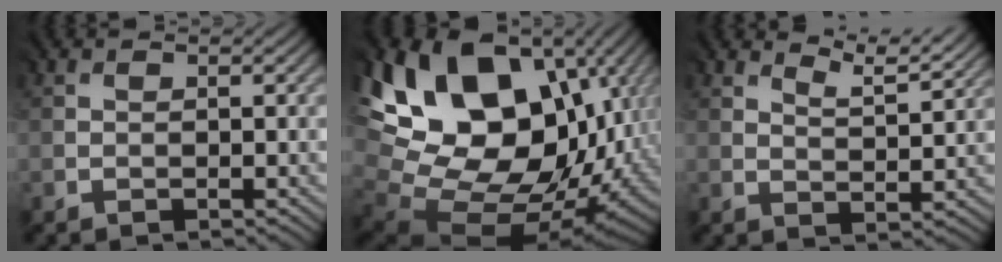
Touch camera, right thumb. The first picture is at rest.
{"total": 20.2, "force": [5.9, 14.2, 13.2], "torque": [-0.258, -0.019, 0.147]}
{"total": 5.1, "force": [4.4, 0.9, 2.4], "torque": [-0.047, -0.004, 0.084]}